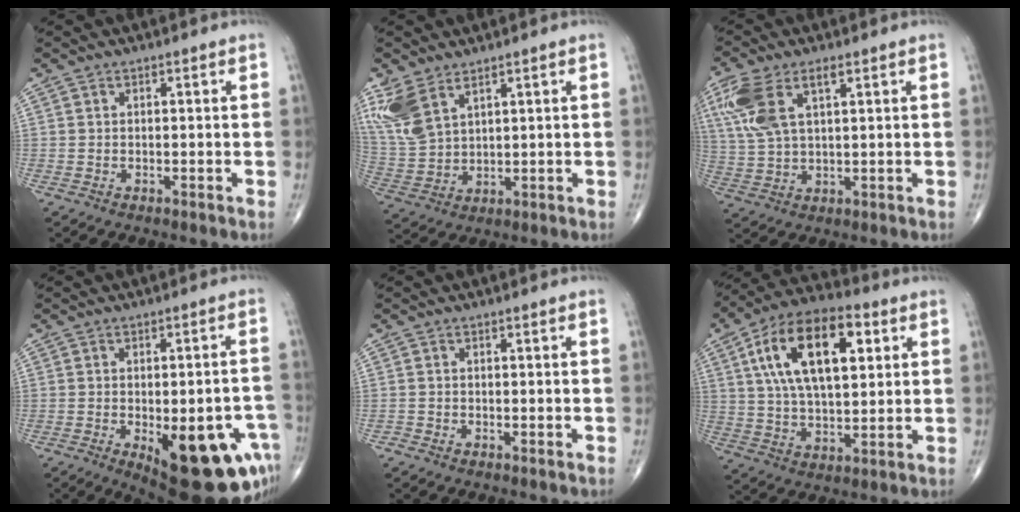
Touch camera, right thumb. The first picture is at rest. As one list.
[{"total": 9.4, "force": [5.8, 4.8, 5.7], "torque": [-0.128, -0.014, 0.136]}, {"total": 10.9, "force": [4.5, 4.9, 8.7], "torque": [-0.212, 0.006, 0.094]}, {"total": 21.4, "force": [-8.4, 8.8, 17.6], "torque": [-0.151, 0.012, -0.089]}, {"total": 0.6, "force": [-0.4, 0.4, 0.2], "torque": [-0.005, -0.001, -0.012]}, {"total": 20.1, "force": [6.3, 9.9, 16.3], "torque": [-0.270, 0.004, 0.103]}]